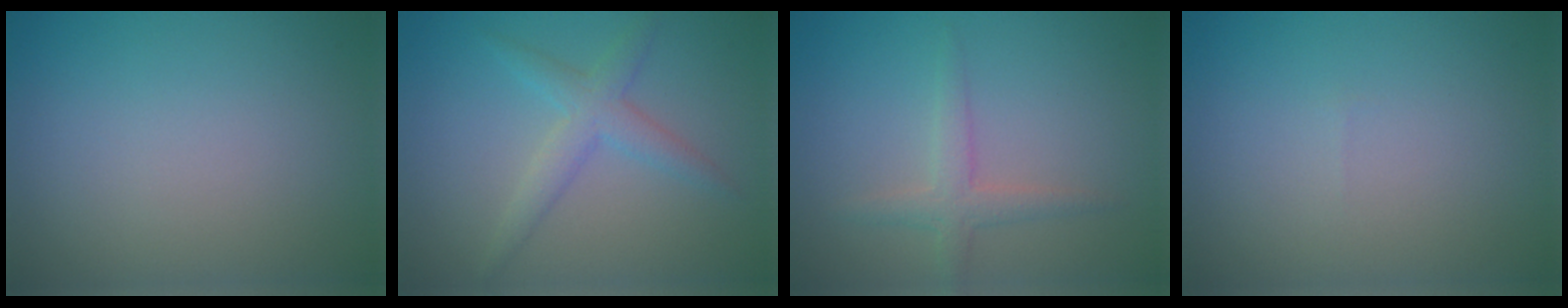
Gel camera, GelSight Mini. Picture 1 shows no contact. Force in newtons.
{"total": 2.9, "press": 2.9, "slide": 0.1}
{"total": 2.2, "press": 2.2, "slide": 0.1}
{"total": 0.0}